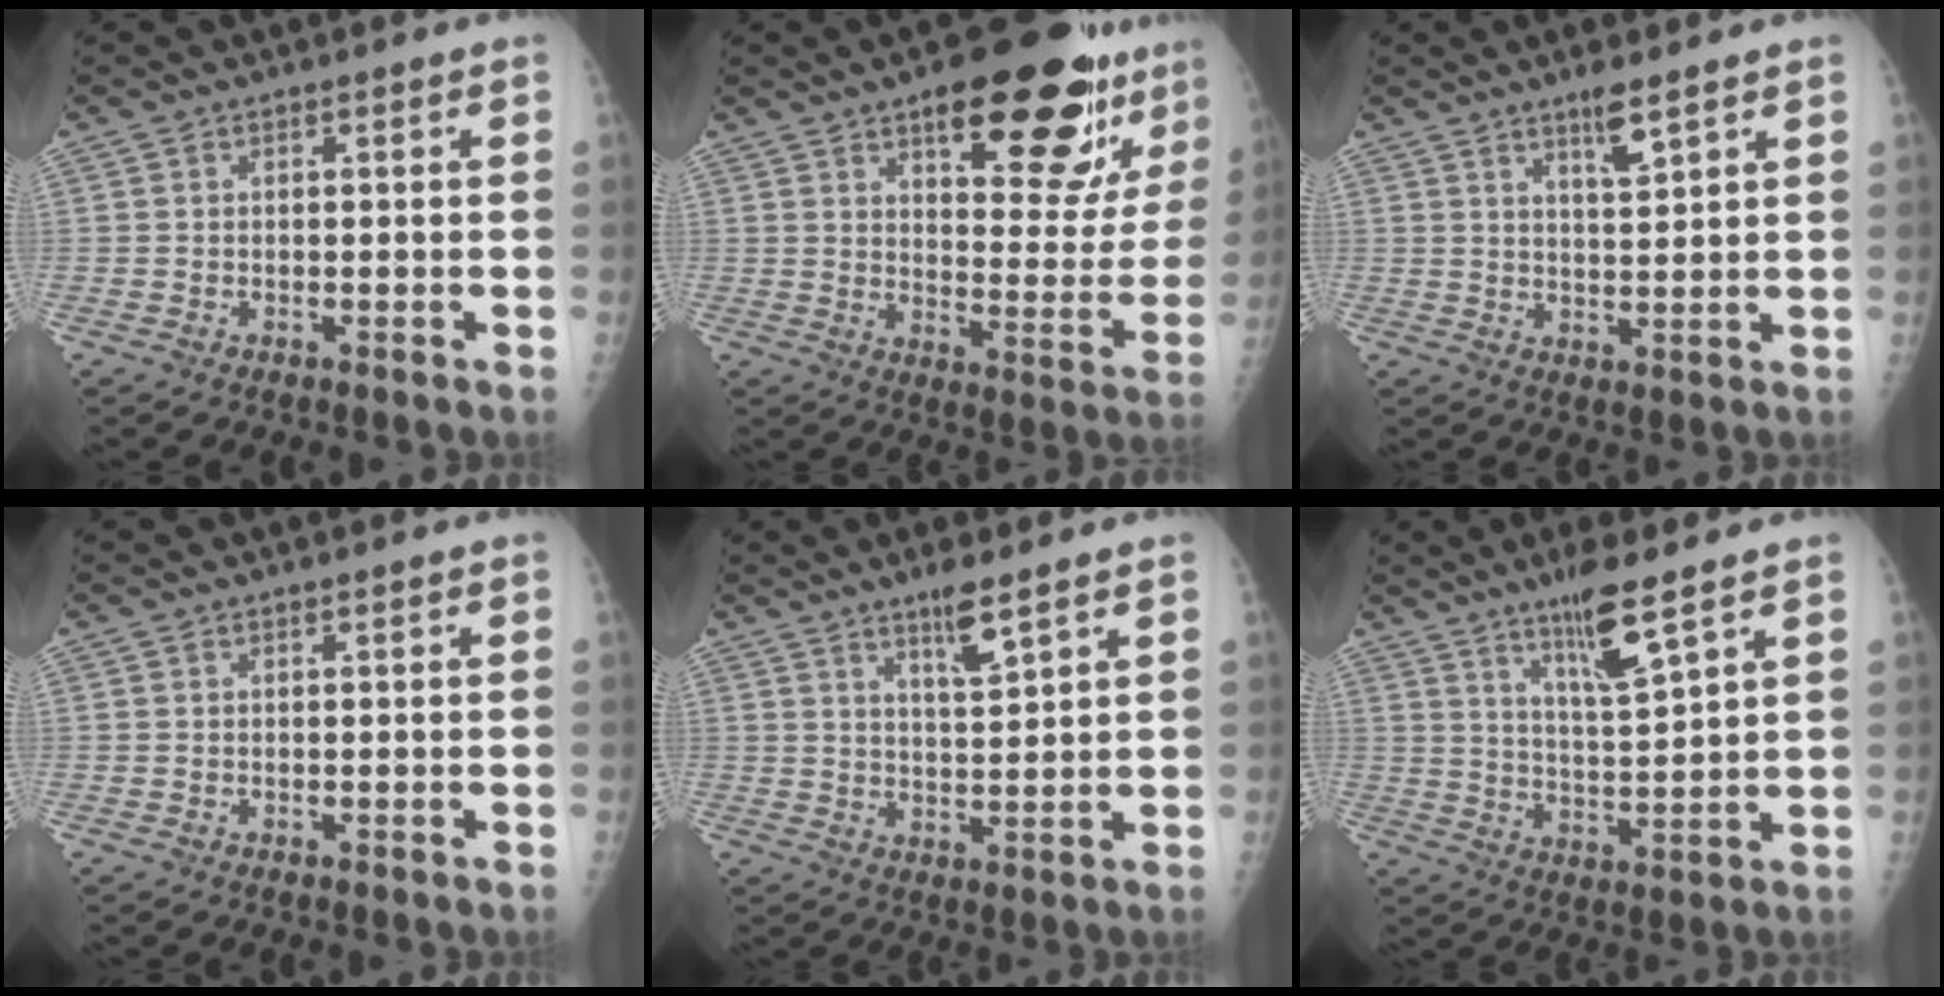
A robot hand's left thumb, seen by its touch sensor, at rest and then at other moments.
{"total": 21.8, "force": [13.1, 8.1, 15.5], "torque": [-0.158, -0.056, 0.183]}
{"total": 4.9, "force": [3.3, 0.7, 3.5], "torque": [-0.059, -0.025, 0.060]}
{"total": 0.0}
{"total": 5.7, "force": [3.9, 0.7, 4.1], "torque": [-0.071, -0.029, 0.070]}
{"total": 9.5, "force": [6.2, 1.0, 7.1], "torque": [-0.126, -0.044, 0.116]}